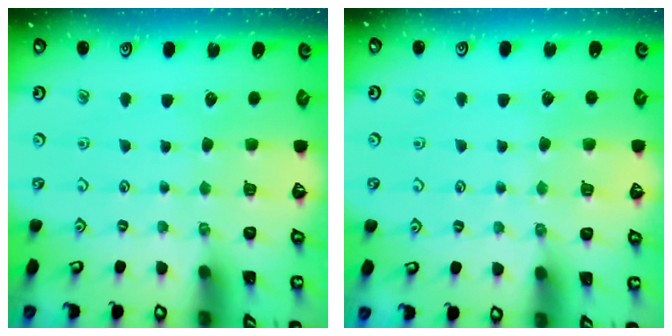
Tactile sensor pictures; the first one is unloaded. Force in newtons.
{"total": 4.7, "press": 4.6, "slide": 0.6}